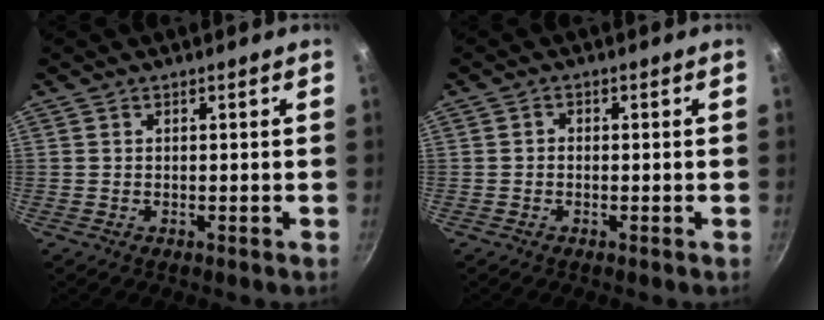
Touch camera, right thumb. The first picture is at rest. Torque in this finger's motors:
{"motor_torque": [-0.28, -0.18, 0.17, -0.33, 0.06]}